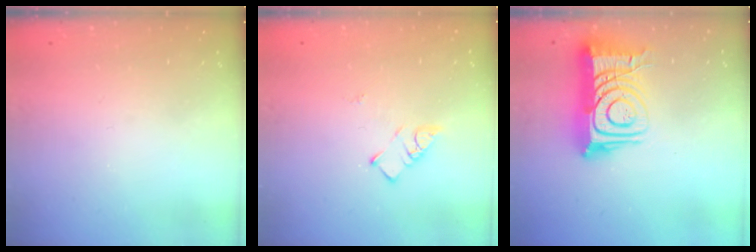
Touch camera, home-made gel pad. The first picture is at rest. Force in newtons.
{"total": 4.3, "press": 4.3, "slide": 0.1}
{"total": 16.5, "press": 16.4, "slide": 1.5}